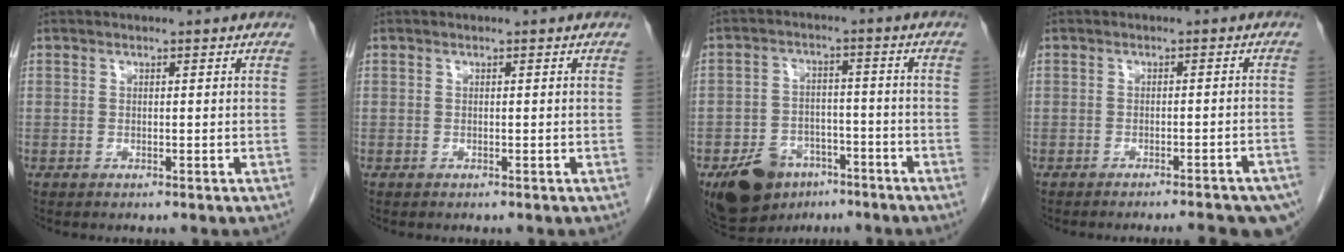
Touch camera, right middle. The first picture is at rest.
{"total": 0.0}
{"total": 9.7, "force": [-6.2, 6.0, 4.4], "torque": [-0.083, 0.004, -0.098]}
{"total": 12.0, "force": [-10.8, 1.1, 5.1], "torque": [-0.033, -0.005, -0.114]}